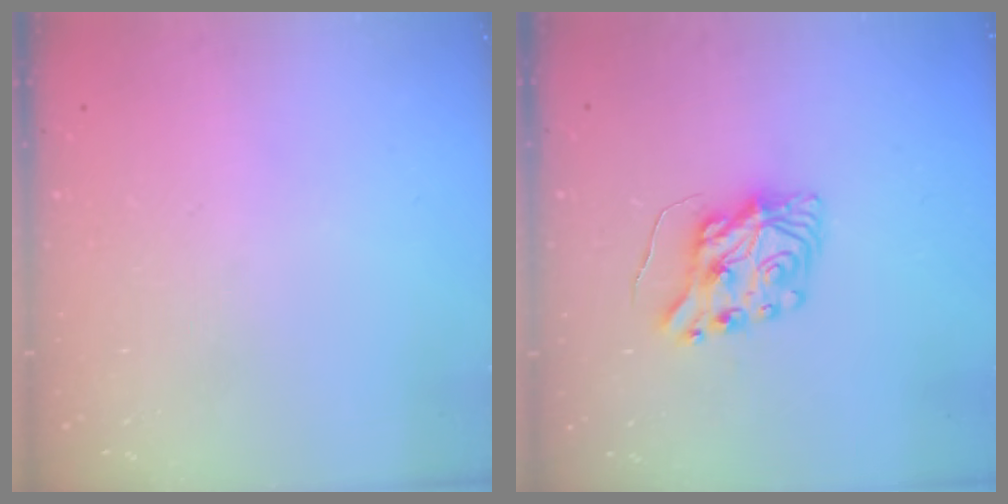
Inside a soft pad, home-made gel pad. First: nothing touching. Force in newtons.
{"total": 8.8, "press": 8.8, "slide": 1.0}